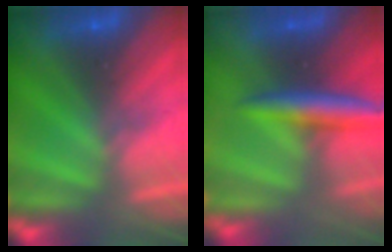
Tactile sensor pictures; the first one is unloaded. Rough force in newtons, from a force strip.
{"total": 7.3}